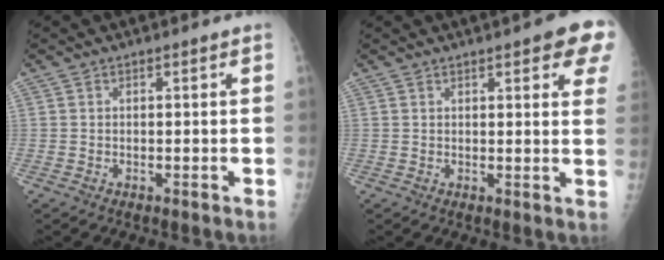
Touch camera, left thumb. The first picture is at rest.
{"total": 9.3, "force": [5.1, 2.4, 7.4], "torque": [-0.057, -0.011, 0.054]}